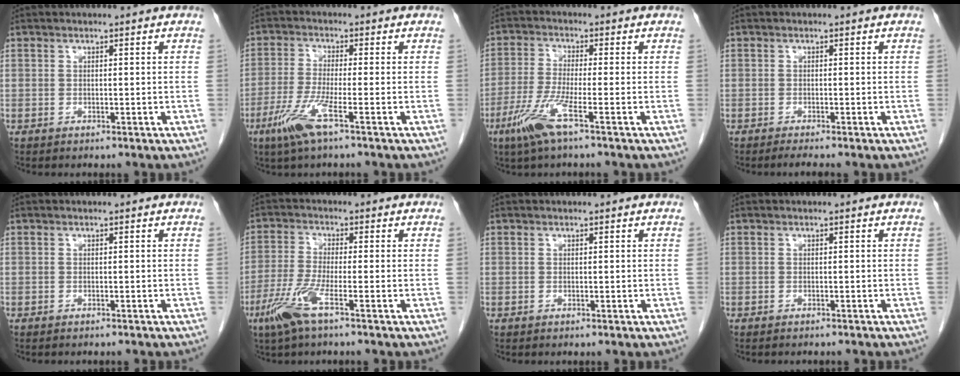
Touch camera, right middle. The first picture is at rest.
{"total": 6.2, "force": [-3.2, -0.1, 5.3], "torque": [-0.115, -0.015, -0.069]}
{"total": 6.6, "force": [-3.5, -0.1, 5.6], "torque": [-0.125, -0.014, -0.075]}
{"total": 1.5, "force": [-1.3, -0.4, 0.8], "torque": [-0.020, -0.005, -0.022]}
{"total": 2.2, "force": [-2.0, 0.5, 0.8], "torque": [-0.014, -0.004, -0.020]}
{"total": 6.2, "force": [-3.4, 0.2, 5.2], "torque": [-0.119, -0.012, -0.073]}
{"total": 0.0}
{"total": 2.6, "force": [-2.4, 0.5, 0.9], "torque": [-0.015, -0.004, -0.027]}